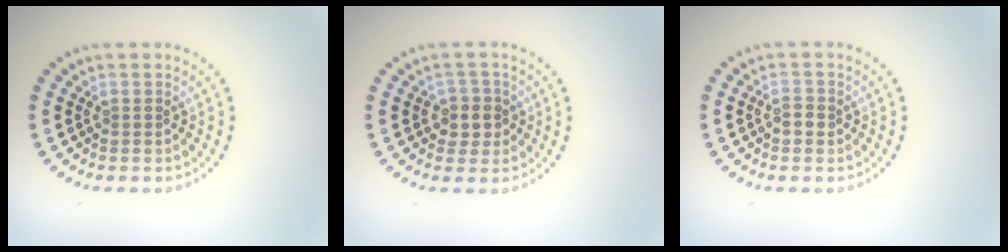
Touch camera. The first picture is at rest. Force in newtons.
{"total": 2.0, "press": 1.9, "slide": 0.8}
{"total": 1.3, "press": 1.3, "slide": 0.1}